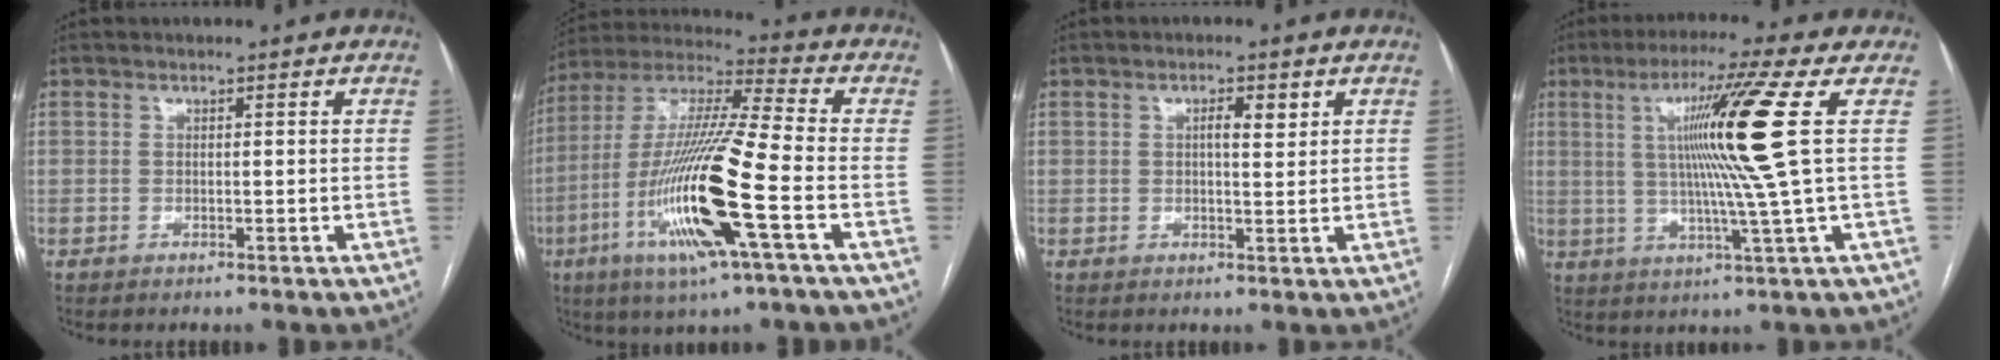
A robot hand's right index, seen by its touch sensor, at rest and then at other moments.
{"total": 19.6, "force": [-6.2, 0.6, 18.6], "torque": [-0.389, -0.022, -0.122]}
{"total": 2.8, "force": [1.2, 0.8, 2.3], "torque": [-0.040, -0.001, 0.019]}
{"total": 13.0, "force": [2.7, -3.2, 12.3], "torque": [-0.207, 0.000, 0.048]}